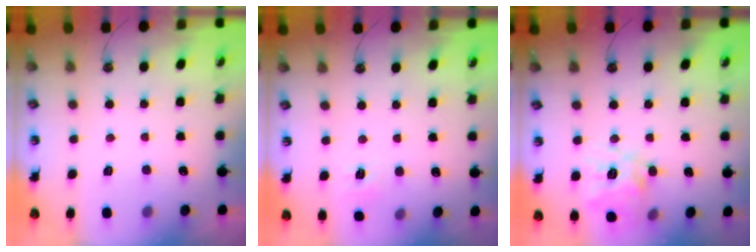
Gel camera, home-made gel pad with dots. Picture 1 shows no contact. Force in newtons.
{"total": 5.7, "press": 5.7, "slide": 0.7}
{"total": 13.5, "press": 13.4, "slide": 1.7}